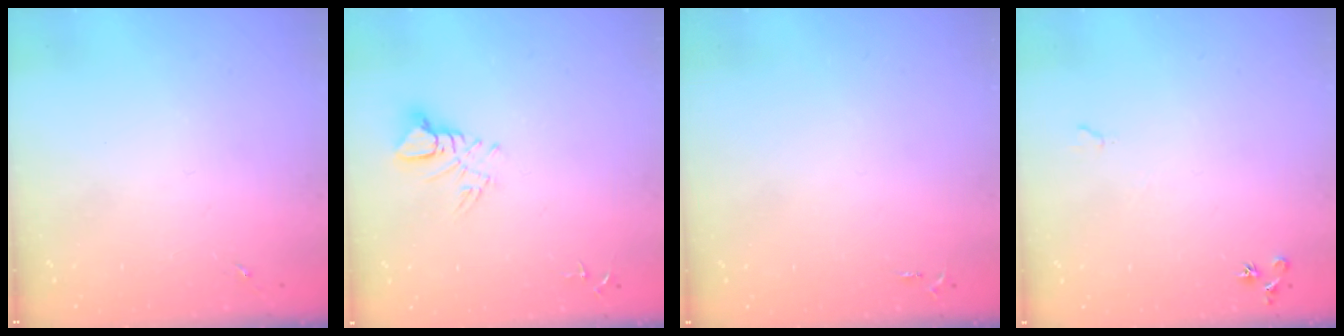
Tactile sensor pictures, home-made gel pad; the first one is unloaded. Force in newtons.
{"total": 6.0, "press": 6.0, "slide": 0.2}
{"total": 2.5, "press": 2.5, "slide": 0.3}
{"total": 6.7, "press": 6.6, "slide": 1.0}